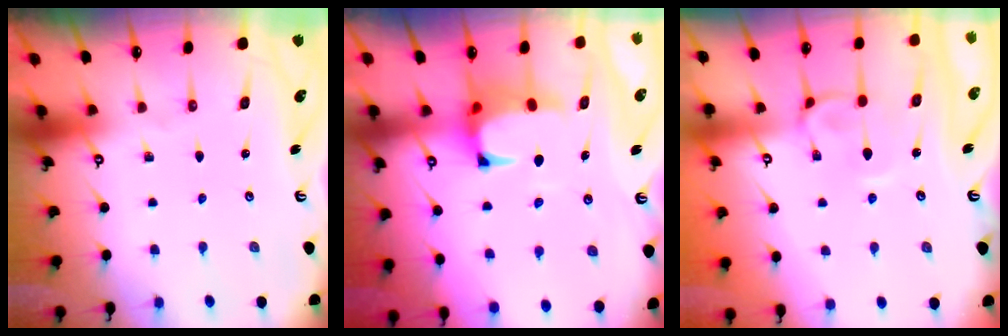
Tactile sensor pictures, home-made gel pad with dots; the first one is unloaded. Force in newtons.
{"total": 1.4, "press": 0.9, "slide": 1.0}
{"total": 1.8, "press": 1.5, "slide": 0.9}